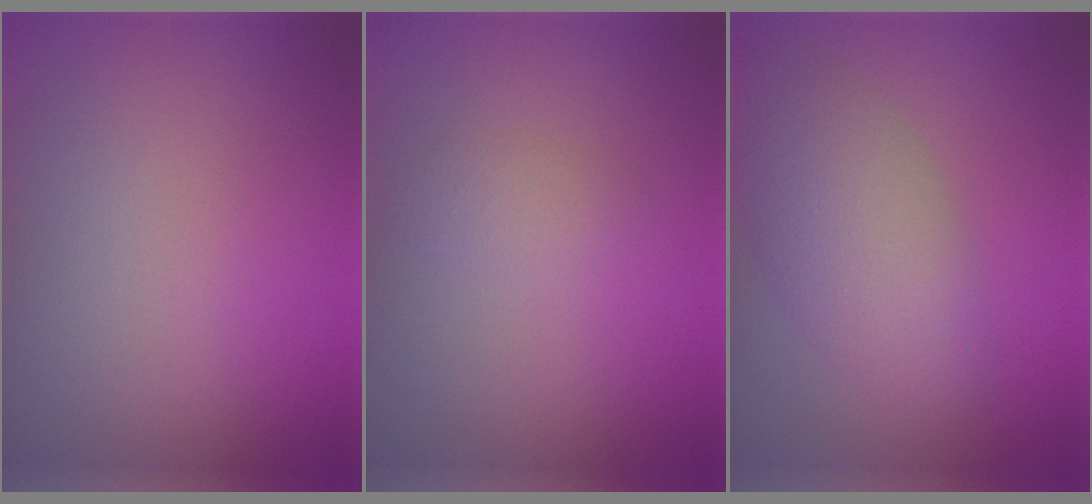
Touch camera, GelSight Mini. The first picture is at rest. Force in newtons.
{"total": 1.4, "press": 1.4, "slide": 0.0}
{"total": 4.4, "press": 4.4, "slide": 0.2}